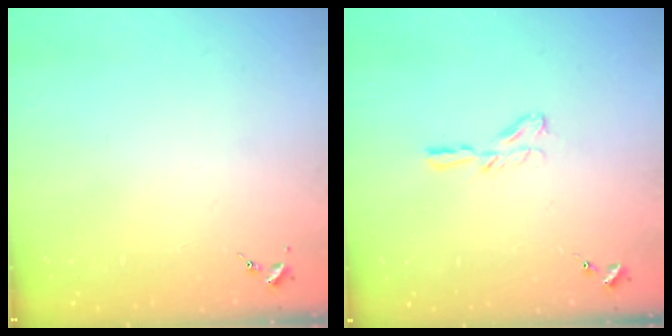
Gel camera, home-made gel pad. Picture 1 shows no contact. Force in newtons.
{"total": 4.4, "press": 4.3, "slide": 0.4}